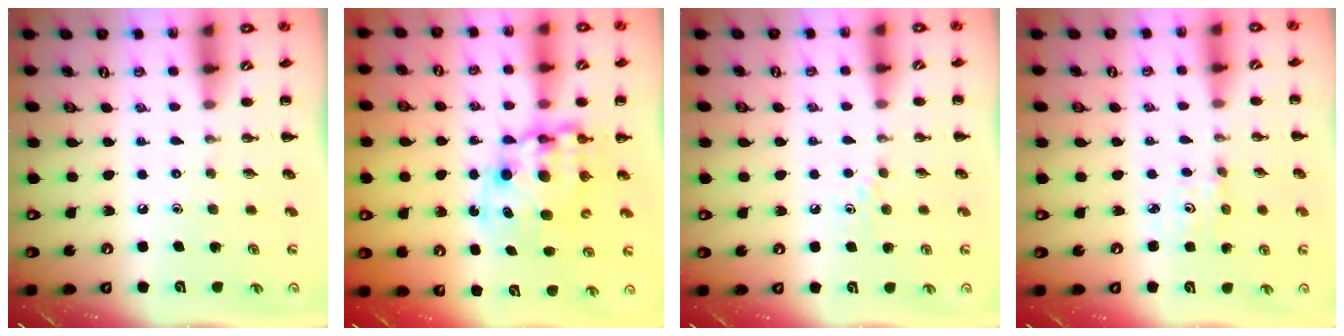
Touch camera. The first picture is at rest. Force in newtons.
{"total": 10.9, "press": 10.5, "slide": 2.9}
{"total": 3.4, "press": 3.2, "slide": 1.3}
{"total": 1.2, "press": 1.2, "slide": 0.3}